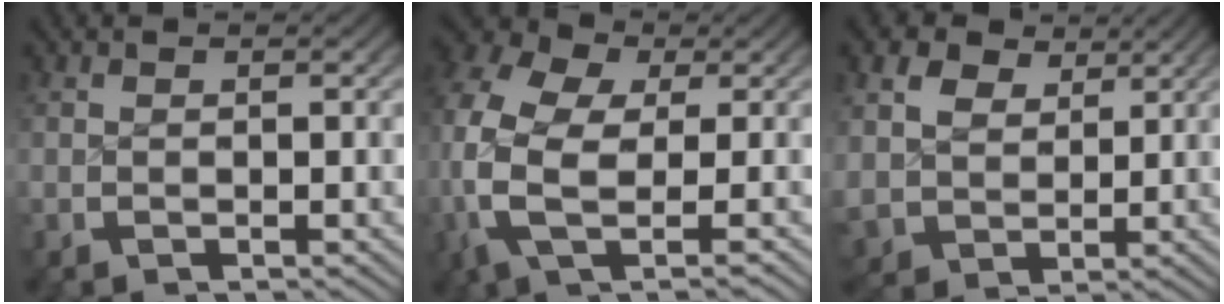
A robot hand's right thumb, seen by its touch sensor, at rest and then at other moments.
{"total": 11.7, "force": [0.3, 8.0, 8.5], "torque": [-0.201, -0.032, 0.006]}
{"total": 5.6, "force": [2.1, 4.6, 2.4], "torque": [-0.061, -0.021, 0.049]}